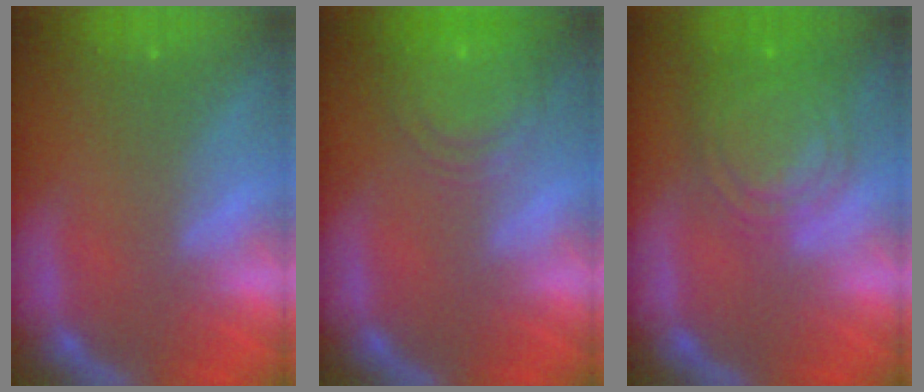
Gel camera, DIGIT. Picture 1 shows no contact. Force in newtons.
{"total": 8.0}
{"total": 9.1}